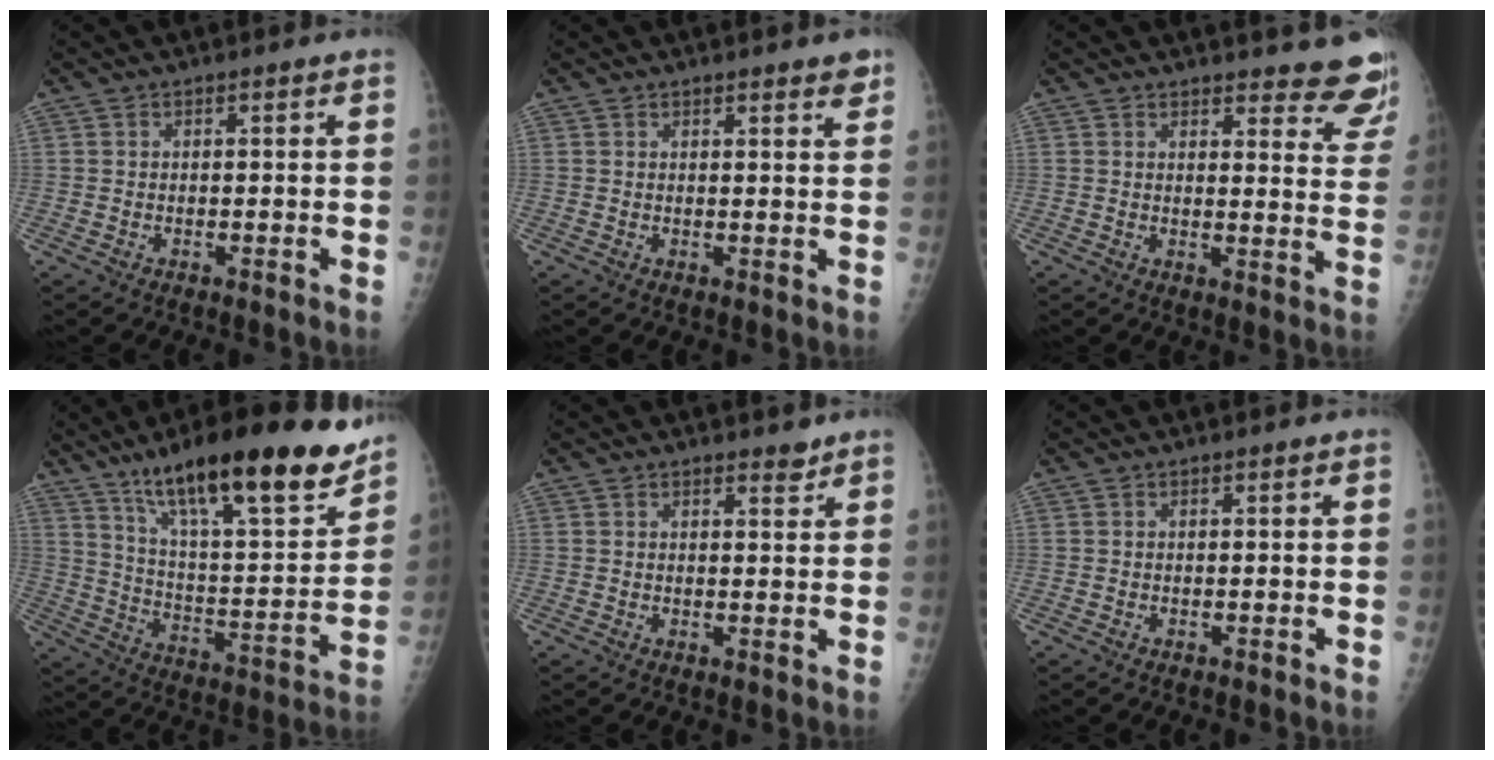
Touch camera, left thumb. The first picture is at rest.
{"total": 2.8, "force": [2.3, 0.6, 1.6], "torque": [-0.009, -0.011, 0.028]}
{"total": 11.0, "force": [10.4, 2.3, 2.7], "torque": [0.009, -0.087, 0.094]}
{"total": 25.3, "force": [17.8, 6.2, 16.8], "torque": [-0.231, -0.070, 0.290]}
{"total": 2.1, "force": [1.8, 0.7, 0.8], "torque": [-0.001, -0.013, 0.024]}
{"total": 0.0}